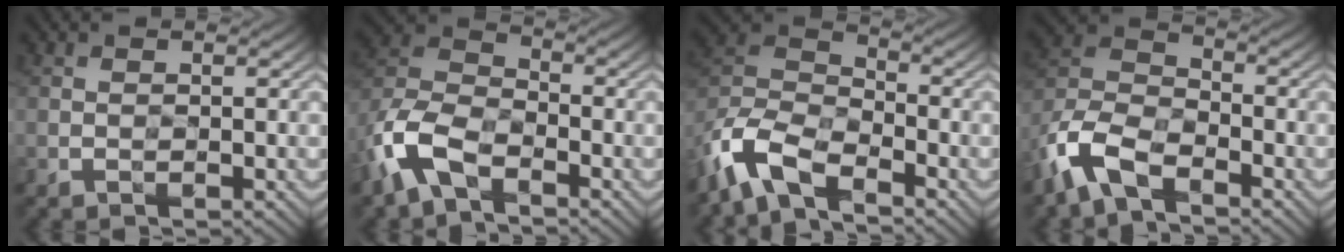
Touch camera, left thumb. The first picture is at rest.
{"total": 10.0, "force": [-5.8, 4.9, 6.4], "torque": [-0.159, -0.006, -0.134]}
{"total": 10.7, "force": [-7.8, 3.9, 6.2], "torque": [-0.149, -0.007, -0.173]}
{"total": 10.0, "force": [-6.5, 4.5, 6.1], "torque": [-0.145, -0.010, -0.150]}